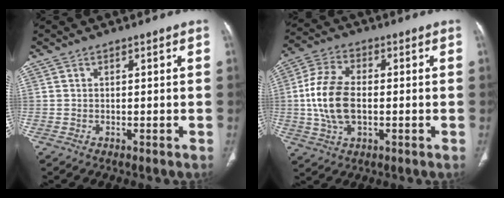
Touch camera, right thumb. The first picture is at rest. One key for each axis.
{"total": 12.2, "fx": -0.5, "fy": 7.1, "fz": 9.9, "tx": -0.205, "ty": 0.012, "tz": -0.009}